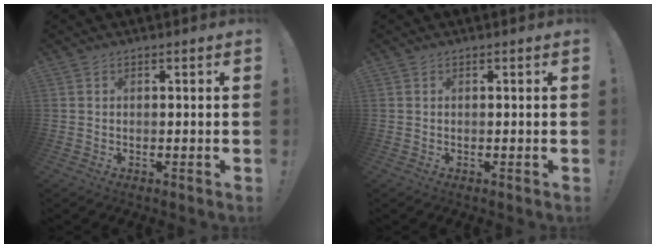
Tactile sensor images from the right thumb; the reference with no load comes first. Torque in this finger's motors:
{"motor_torque": [0.00, 0.00, 0.00, 0.00, 0.03]}